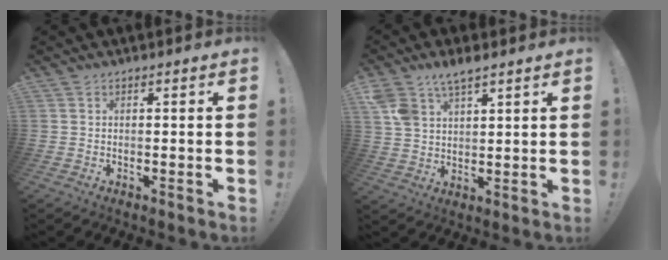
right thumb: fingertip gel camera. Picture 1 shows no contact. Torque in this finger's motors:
{"motor_torque": [0.07, 0.11, 0.72, 0.25, 0.07]}